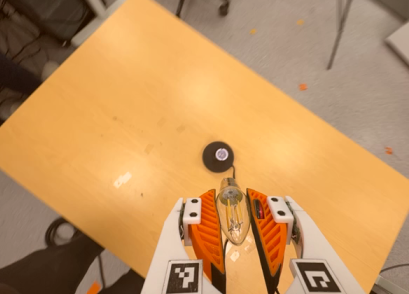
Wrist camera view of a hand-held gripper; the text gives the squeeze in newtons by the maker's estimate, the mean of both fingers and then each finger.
{"total": 12.1, "left": 12.4, "right": 11.9}